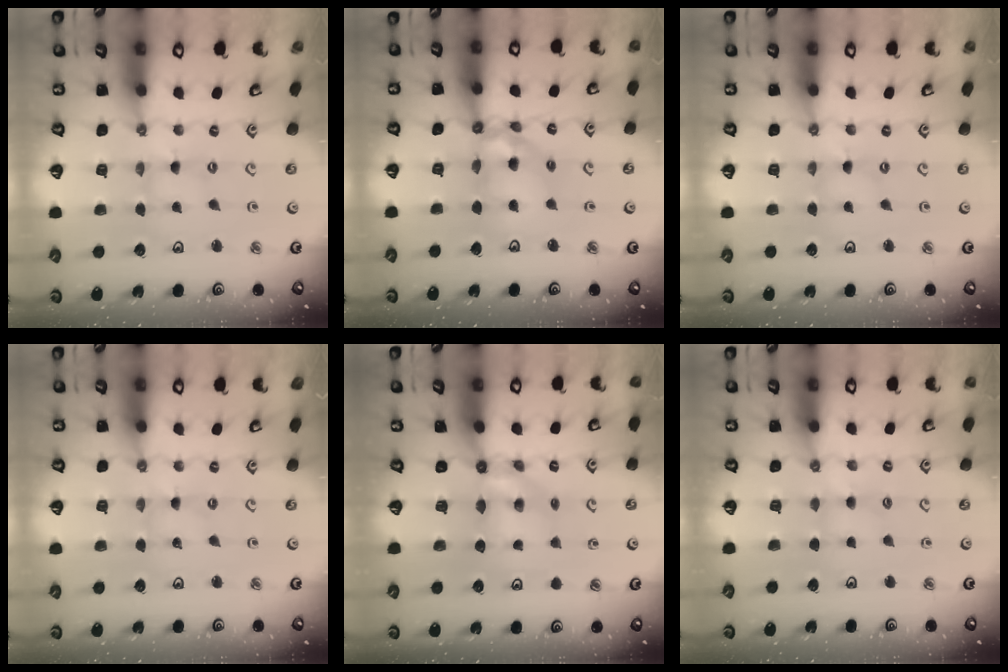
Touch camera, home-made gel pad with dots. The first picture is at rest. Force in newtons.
{"total": 11.7, "press": 11.6, "slide": 1.2}
{"total": 0.0}
{"total": 0.0}
{"total": 5.5, "press": 5.5, "slide": 0.1}
{"total": 2.7, "press": 2.6, "slide": 0.5}